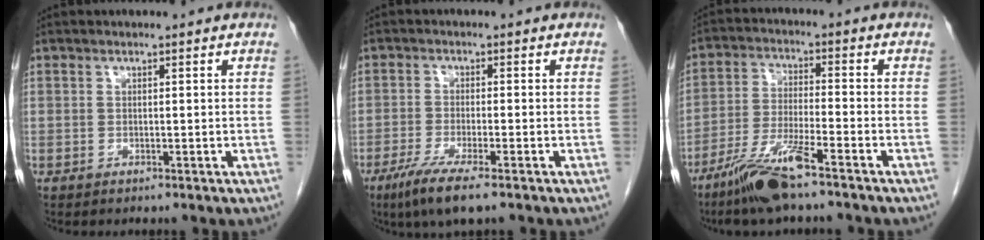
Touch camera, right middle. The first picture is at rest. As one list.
[{"total": 6.5, "force": [-4.2, 0.4, 4.9], "torque": [-0.096, -0.019, -0.073]}, {"total": 9.6, "force": [-6.8, 0.3, 6.8], "torque": [-0.143, -0.026, -0.132]}]